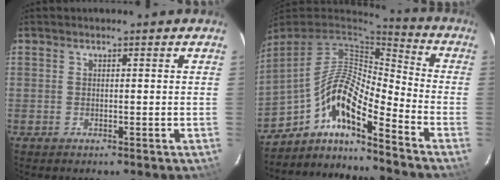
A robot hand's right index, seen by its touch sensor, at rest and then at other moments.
{"total": 12.1, "force": [-7.8, 2.2, 9.0], "torque": [-0.162, 0.001, -0.158]}